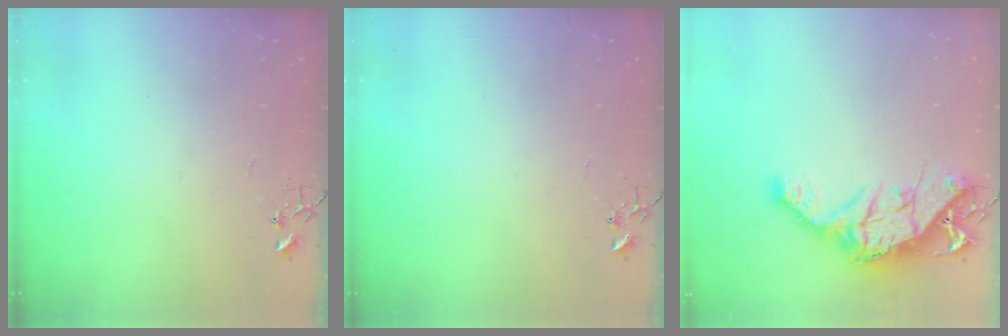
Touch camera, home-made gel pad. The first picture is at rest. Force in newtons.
{"total": 0.0}
{"total": 16.1, "press": 16.0, "slide": 1.6}